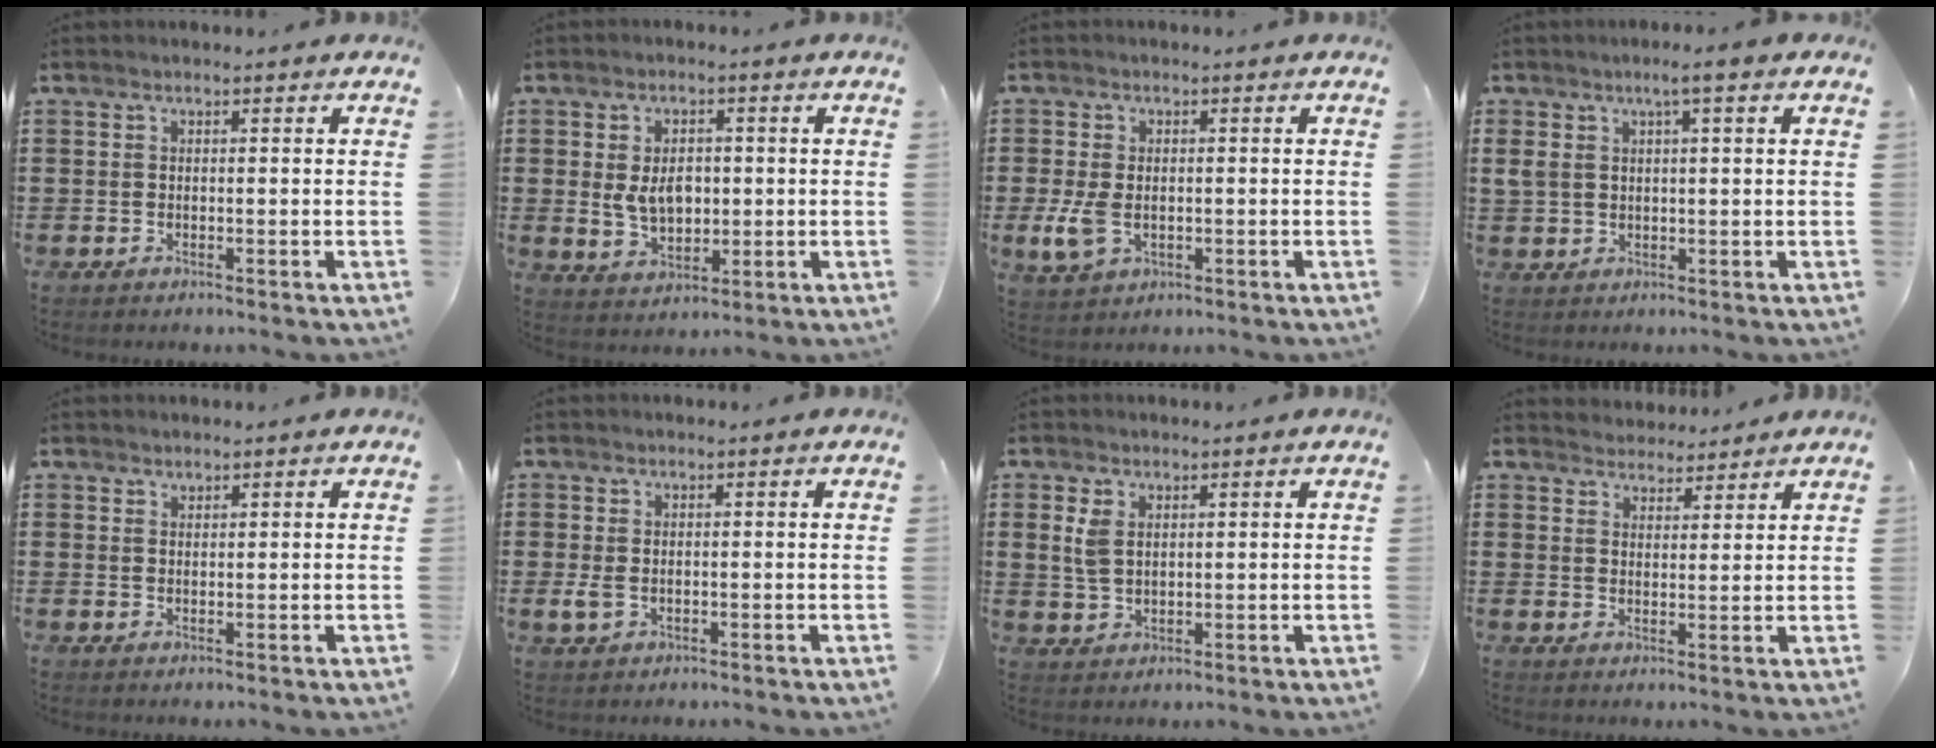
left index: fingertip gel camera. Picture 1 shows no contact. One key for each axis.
{"total": 5.4, "fx": 0.2, "fy": 3.5, "fz": 4.1, "tx": -0.075, "ty": 0.002, "tz": -0.003}
{"total": 4.6, "fx": -0.7, "fy": 2.8, "fz": 3.5, "tx": -0.091, "ty": -0.005, "tz": -0.018}
{"total": 3.3, "fx": 1.2, "fy": 0.8, "fz": 3.0, "tx": -0.061, "ty": 0.003, "tz": 0.019}
{"total": 0.9, "fx": 0.9, "fy": 0.2, "fz": 0.0, "tx": -0.002, "ty": 0.000, "tz": 0.018}
{"total": 1.7, "fx": -0.2, "fy": 1.0, "fz": 1.3, "tx": -0.037, "ty": -0.002, "tz": -0.006}
{"total": 3.4, "fx": 1.3, "fy": 2.2, "fz": 2.2, "tx": -0.059, "ty": 0.007, "tz": 0.020}
{"total": 3.2, "fx": 3.1, "fy": 0.7, "fz": -0.4, "tx": -0.004, "ty": -0.008, "tz": 0.058}